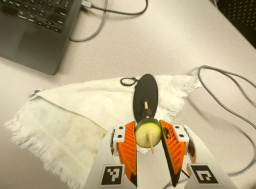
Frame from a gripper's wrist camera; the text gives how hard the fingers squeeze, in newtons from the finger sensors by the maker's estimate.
{"total": 10.4, "left": 10.6, "right": 10.3}